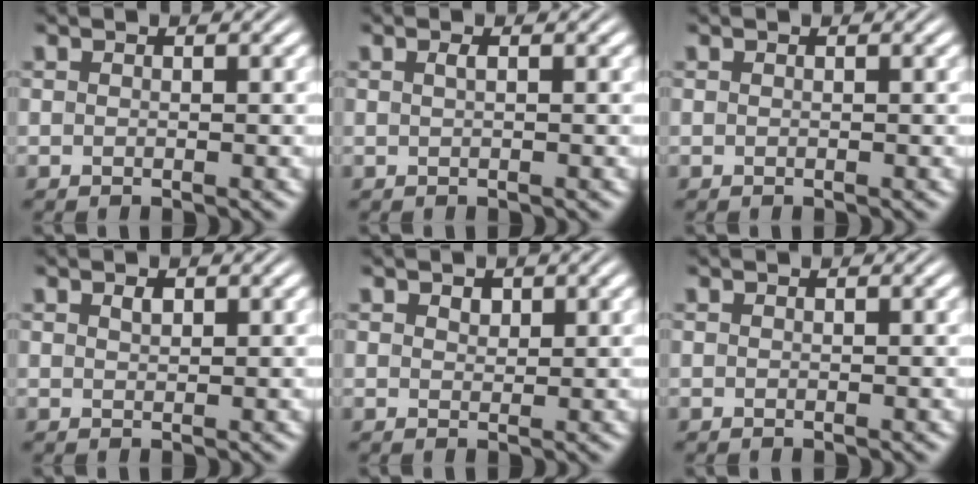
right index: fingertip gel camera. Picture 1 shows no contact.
{"total": 0.5, "force": [0.0, -0.1, 0.5], "torque": [-0.007, -0.001, 0.002]}
{"total": 0.0}
{"total": 0.6, "force": [0.3, 0.0, 0.4], "torque": [-0.007, -0.005, 0.011]}
{"total": 0.8, "force": [0.6, 0.4, 0.3], "torque": [-0.005, -0.008, 0.018]}
{"total": 0.0}